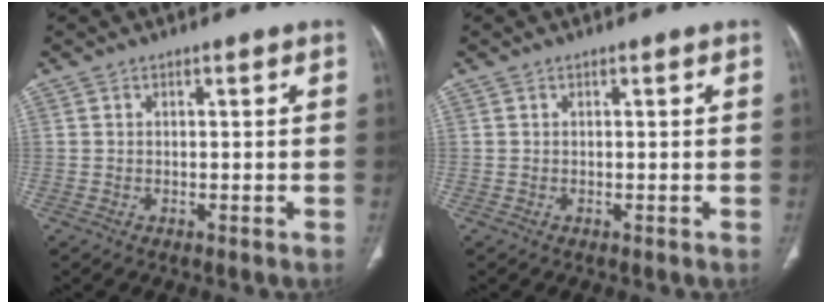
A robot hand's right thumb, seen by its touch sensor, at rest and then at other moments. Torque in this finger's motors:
{"motor_torque": [0.00, 0.00, 0.24, -0.10, 0.00]}